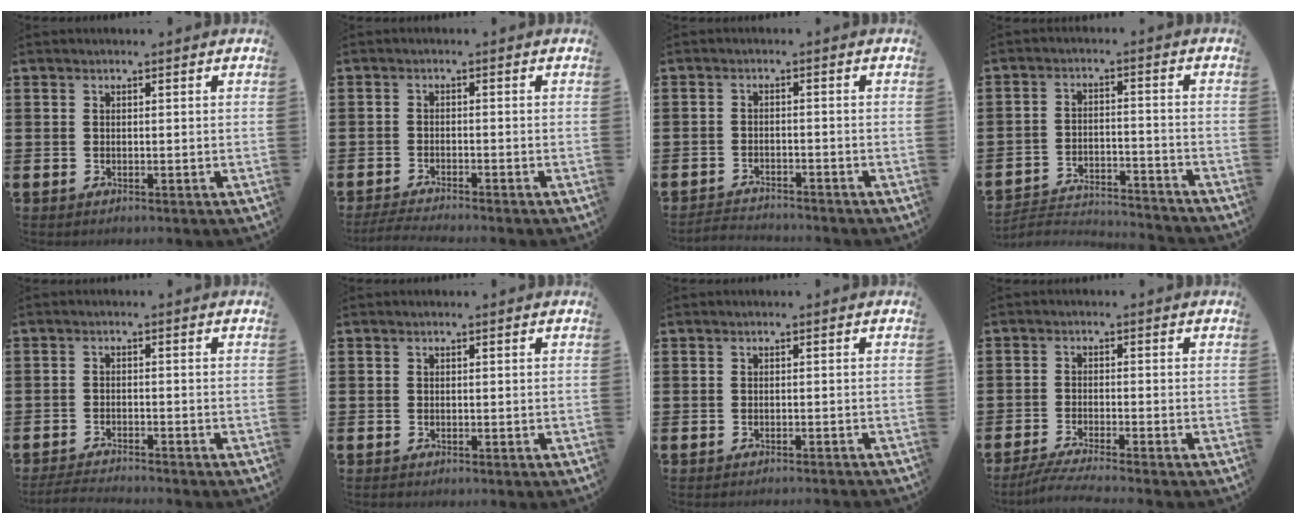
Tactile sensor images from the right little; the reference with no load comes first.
{"total": 2.0, "force": [-1.9, -0.1, 0.6], "torque": [-0.009, 0.003, -0.038]}
{"total": 2.2, "force": [-2.2, 0.0, -0.2], "torque": [-0.003, 0.002, -0.049]}
{"total": 3.5, "force": [-3.4, 0.5, 0.4], "torque": [-0.013, 0.005, -0.075]}
{"total": 2.3, "force": [-2.3, -0.1, 0.3], "torque": [-0.006, 0.003, -0.046]}
{"total": 0.0}
{"total": 0.8, "force": [-0.8, -0.2, 0.0], "torque": [0.000, -0.001, -0.016]}
{"total": 3.1, "force": [-2.5, -0.2, 1.7], "torque": [-0.027, -0.004, -0.045]}